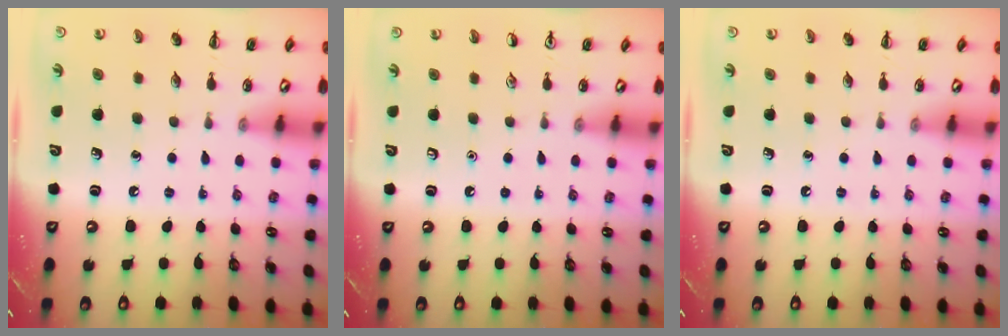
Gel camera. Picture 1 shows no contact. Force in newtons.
{"total": 0.0}
{"total": 0.0}